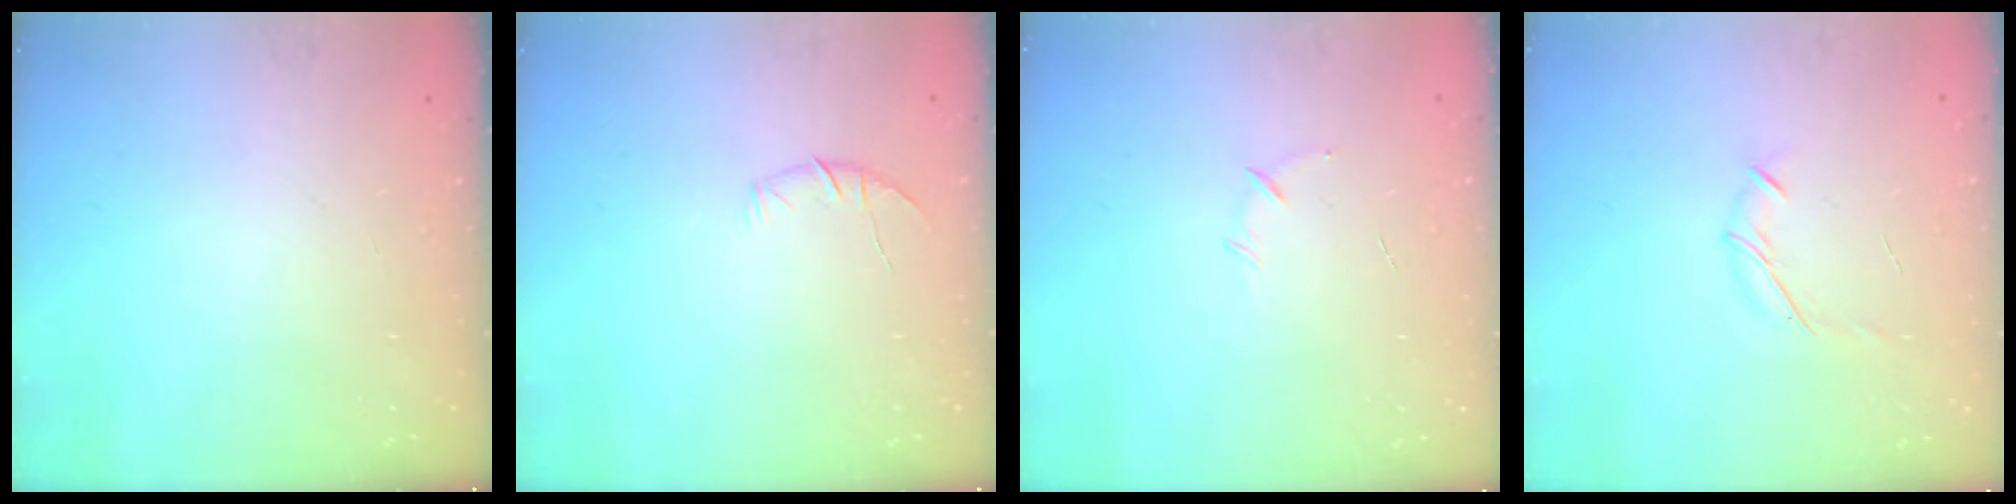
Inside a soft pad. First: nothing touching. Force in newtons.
{"total": 6.4, "press": 6.2, "slide": 1.6}
{"total": 5.0, "press": 4.8, "slide": 1.3}
{"total": 5.3, "press": 5.1, "slide": 1.1}